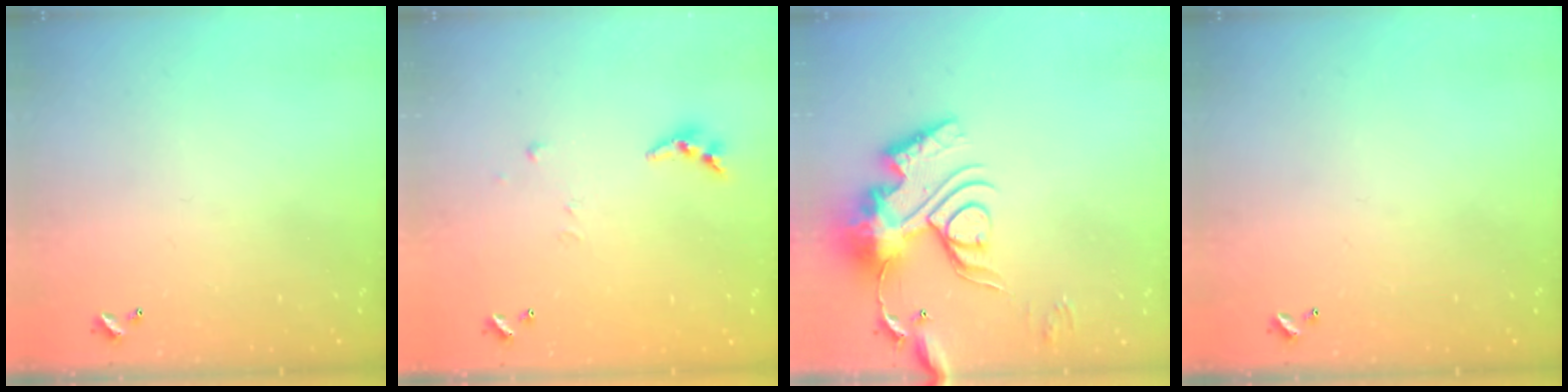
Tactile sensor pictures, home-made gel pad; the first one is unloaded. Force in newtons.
{"total": 4.7, "press": 4.7, "slide": 0.3}
{"total": 18.4, "press": 18.3, "slide": 1.8}
{"total": 0.0}